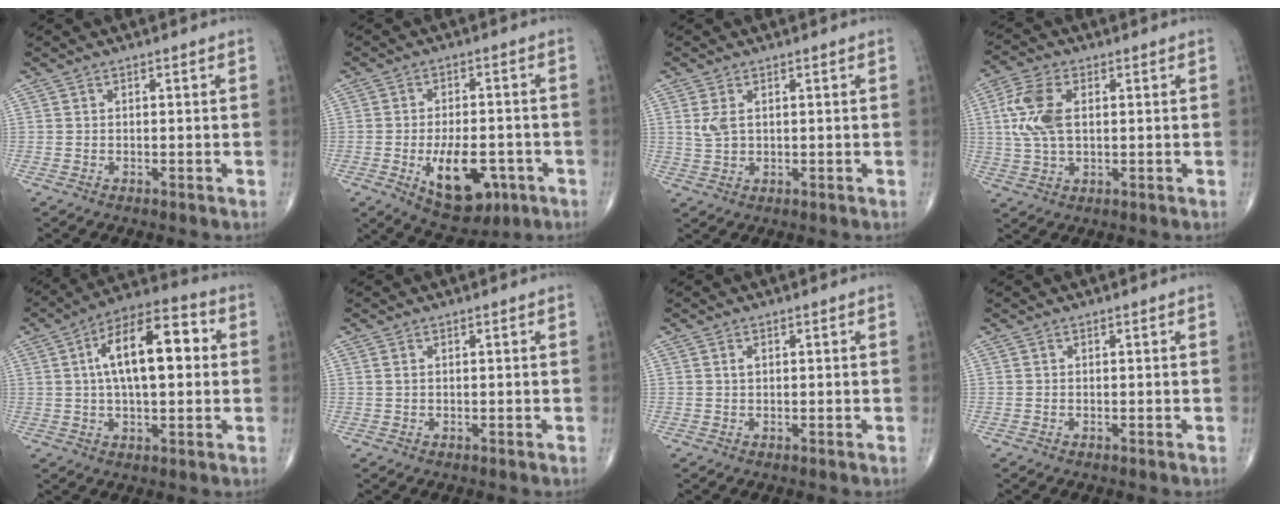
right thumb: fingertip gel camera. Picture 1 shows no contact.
{"total": 12.1, "force": [-4.2, 6.4, 9.5], "torque": [-0.125, 0.010, -0.051]}
{"total": 3.0, "force": [0.9, 1.8, 2.3], "torque": [-0.049, -0.001, 0.023]}
{"total": 9.3, "force": [1.5, 5.2, 7.6], "torque": [-0.173, 0.006, 0.030]}
{"total": 16.0, "force": [2.5, 7.2, 14.1], "torque": [-0.220, 0.026, 0.034]}
{"total": 0.7, "force": [0.2, 0.4, 0.5], "torque": [-0.012, 0.006, 0.006]}
{"total": 0.9, "force": [0.3, 0.6, 0.7], "torque": [-0.013, 0.003, 0.007]}
{"total": 0.0}